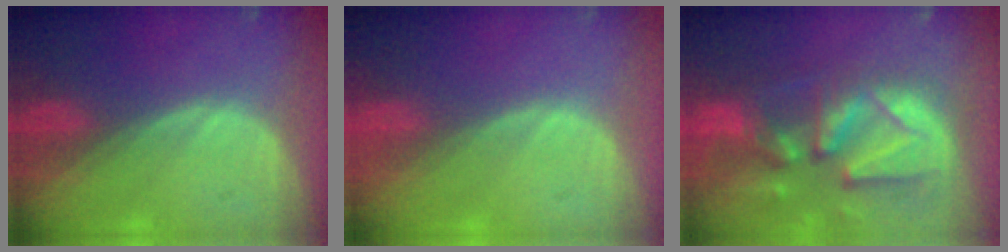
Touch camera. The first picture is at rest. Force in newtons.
{"total": 0.0}
{"total": 13.3, "press": 11.4, "slide": 6.9}